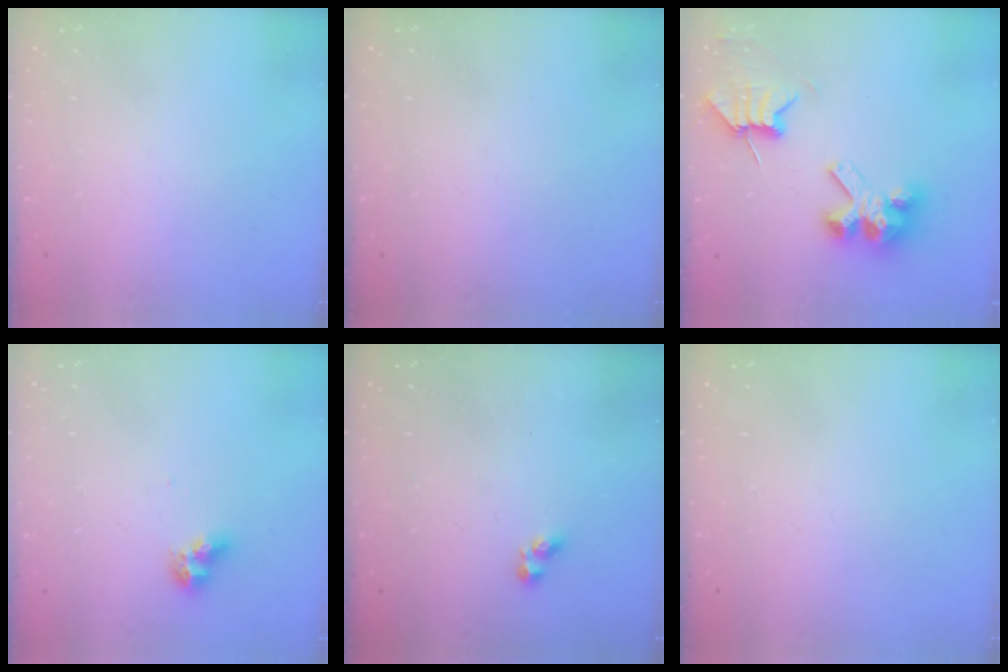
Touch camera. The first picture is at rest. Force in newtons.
{"total": 0.0}
{"total": 9.5, "press": 9.5, "slide": 0.8}
{"total": 7.1, "press": 7.1, "slide": 0.7}
{"total": 2.4, "press": 2.3, "slide": 0.4}
{"total": 0.0}